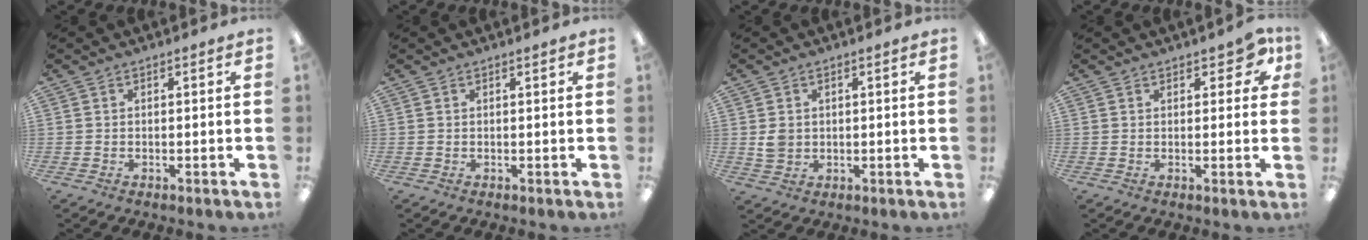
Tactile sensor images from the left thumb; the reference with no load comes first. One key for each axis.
{"total": 0.7, "fx": 0.5, "fy": 0.1, "fz": 0.5, "tx": -0.002, "ty": -0.002, "tz": 0.006}
{"total": 3.2, "fx": 0.8, "fy": 2.8, "fz": 1.5, "tx": -0.023, "ty": 0.002, "tz": 0.013}
{"total": 5.1, "fx": 3.0, "fy": 2.6, "fz": 3.3, "tx": -0.036, "ty": -0.005, "tz": 0.050}